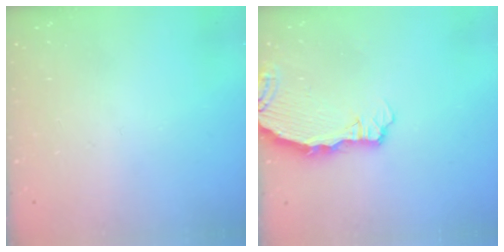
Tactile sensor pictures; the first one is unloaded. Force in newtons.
{"total": 4.9, "press": 4.5, "slide": 1.7}